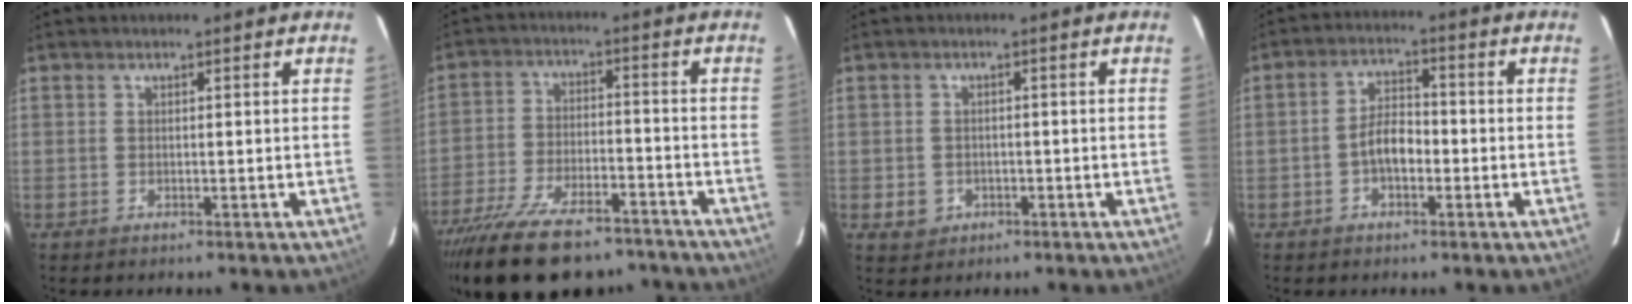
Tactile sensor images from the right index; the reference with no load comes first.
{"total": 22.5, "force": [-18.0, 8.1, 10.7], "torque": [-0.221, -0.023, -0.272]}
{"total": 3.4, "force": [-1.0, 3.2, 0.8], "torque": [-0.023, 0.004, -0.007]}
{"total": 4.9, "force": [-1.7, 2.4, 4.0], "torque": [-0.077, 0.011, -0.031]}